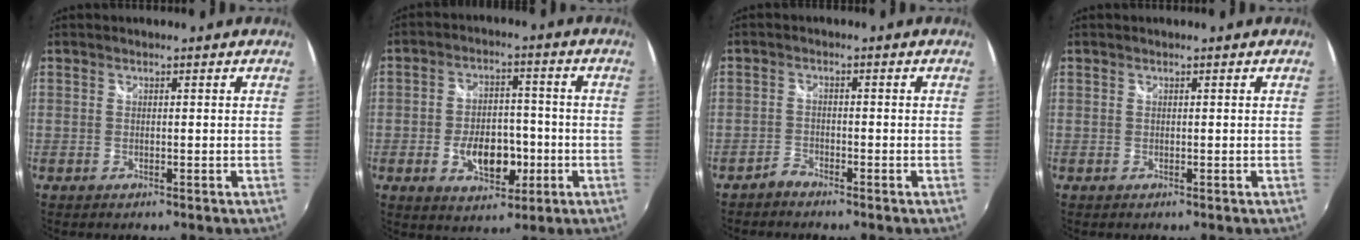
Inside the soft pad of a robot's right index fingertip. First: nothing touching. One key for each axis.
{"total": 10.3, "fx": -3.0, "fy": 6.4, "fz": 7.5, "tx": -0.142, "ty": 0.008, "tz": -0.037}
{"total": 2.0, "fx": -1.9, "fy": 0.6, "fz": 0.2, "tx": -0.009, "ty": 0.002, "tz": -0.040}
{"total": 0.0}